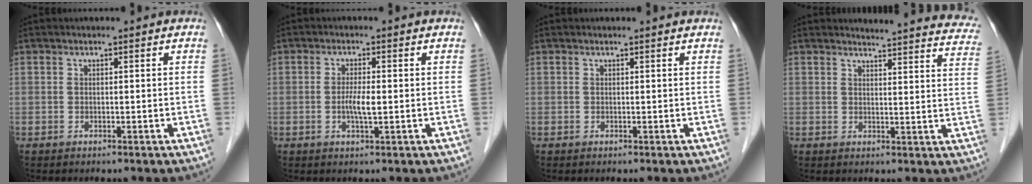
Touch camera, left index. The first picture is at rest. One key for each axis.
{"total": 2.9, "fx": -0.4, "fy": 0.4, "fz": 2.9, "tx": -0.058, "ty": -0.003, "tz": -0.007}
{"total": 1.1, "fx": 1.0, "fy": 0.1, "fz": 0.2, "tx": -0.012, "ty": 0.006, "tz": 0.010}
{"total": 19.2, "fx": 18.5, "fy": 2.4, "fz": 4.5, "tx": -0.040, "ty": -0.070, "tz": 0.189}